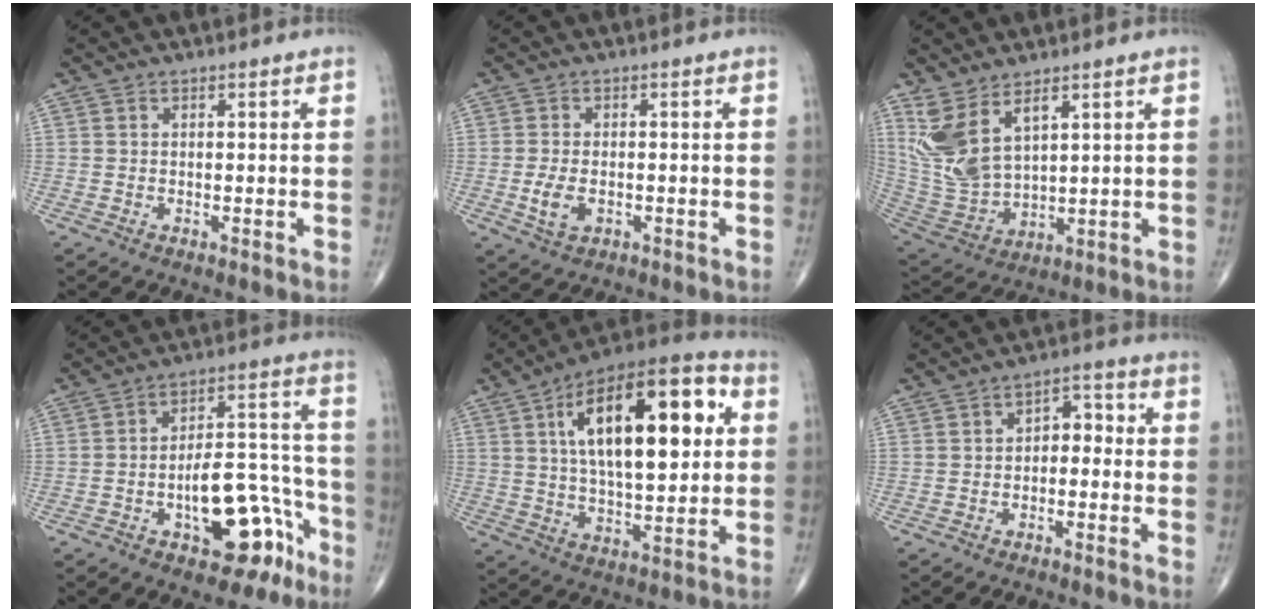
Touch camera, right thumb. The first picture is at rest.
{"total": 4.2, "force": [-0.9, 2.5, 3.3], "torque": [-0.066, -0.001, -0.012]}
{"total": 11.1, "force": [5.8, 5.3, 7.8], "torque": [-0.163, -0.027, 0.141]}
{"total": 16.8, "force": [-7.6, 8.1, 12.6], "torque": [-0.138, 0.072, -0.099]}
{"total": 24.4, "force": [6.0, 10.5, 21.2], "torque": [-0.320, 0.008, 0.087]}
{"total": 4.6, "force": [-0.5, 3.1, 3.5], "torque": [-0.029, 0.026, -0.020]}